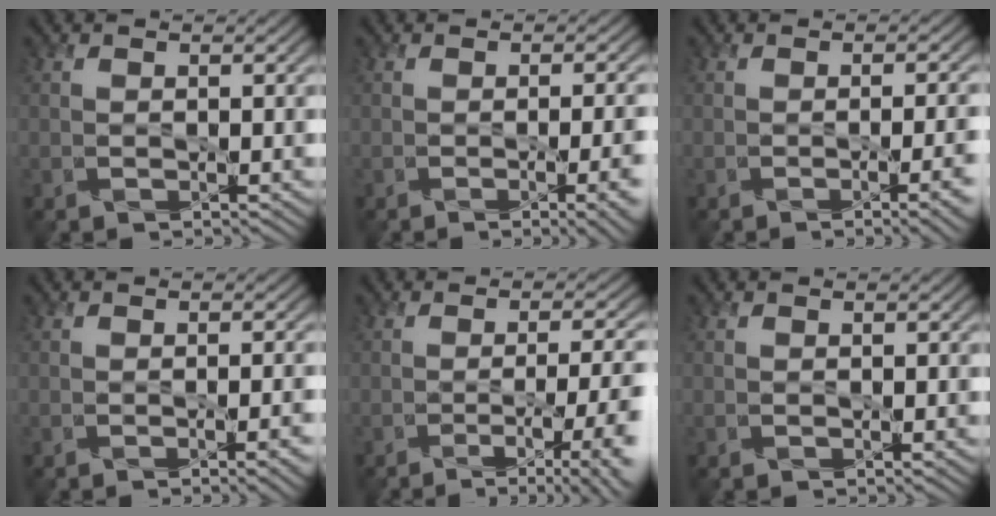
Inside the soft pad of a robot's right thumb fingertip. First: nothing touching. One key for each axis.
{"total": 5.5, "fx": -1.6, "fy": 1.7, "fz": 5.0, "tx": -0.053, "ty": -0.012, "tz": -0.007}
{"total": 4.5, "fx": -1.4, "fy": 1.1, "fz": 4.1, "tx": -0.051, "ty": -0.009, "tz": -0.013}
{"total": 2.5, "fx": -1.1, "fy": 0.5, "fz": 2.2, "tx": -0.034, "ty": -0.004, "tz": -0.014}
{"total": 8.2, "fx": -2.5, "fy": 2.1, "fz": 7.5, "tx": -0.094, "ty": -0.005, "tz": -0.034}
{"total": 0.0}